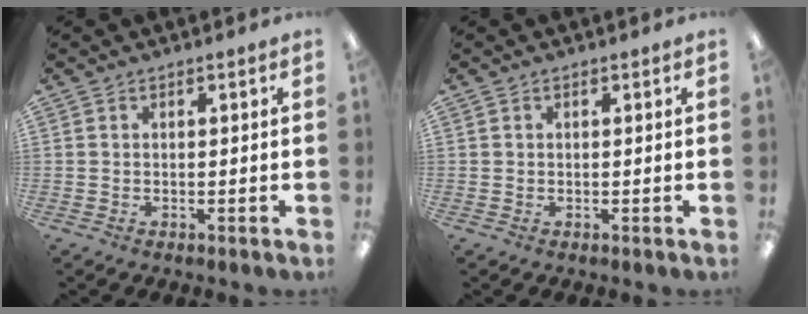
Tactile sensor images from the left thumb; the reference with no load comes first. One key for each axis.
{"total": 0.0}